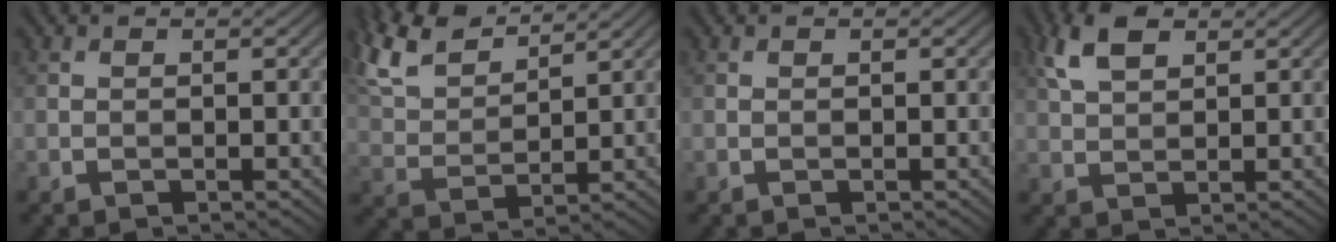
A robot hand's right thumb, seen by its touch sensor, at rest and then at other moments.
{"total": 9.1, "force": [7.2, 2.7, 4.8], "torque": [-0.130, 0.023, 0.151]}
{"total": 0.0}
{"total": 5.3, "force": [2.7, 2.6, 3.8], "torque": [-0.094, 0.012, 0.054]}